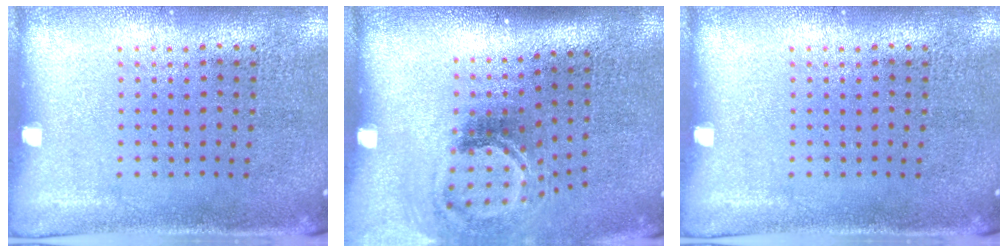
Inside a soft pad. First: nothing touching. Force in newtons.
{"total": 2.1, "press": 1.3, "slide": 1.6}
{"total": 0.0}